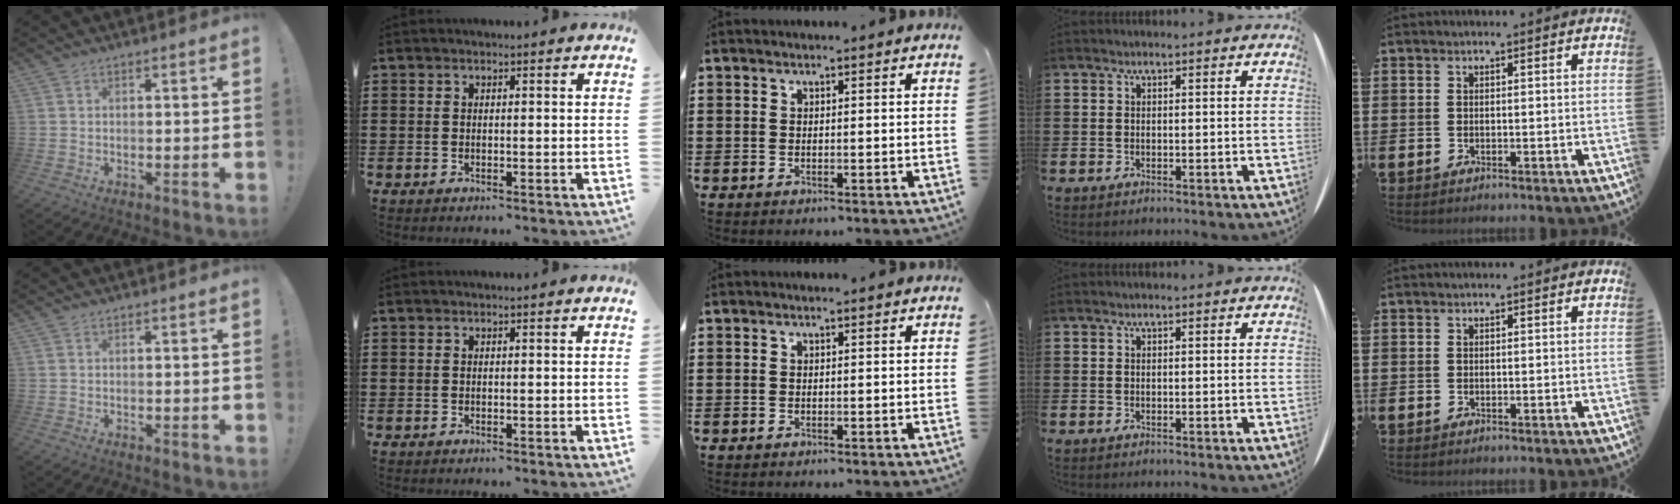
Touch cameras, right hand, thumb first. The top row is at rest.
{}